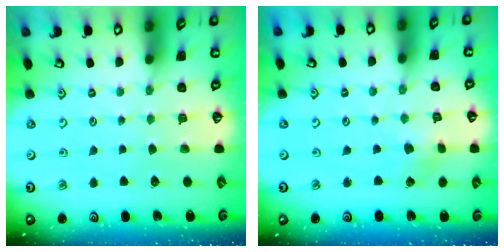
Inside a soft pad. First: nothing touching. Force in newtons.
{"total": 2.1, "press": 2.1, "slide": 0.3}